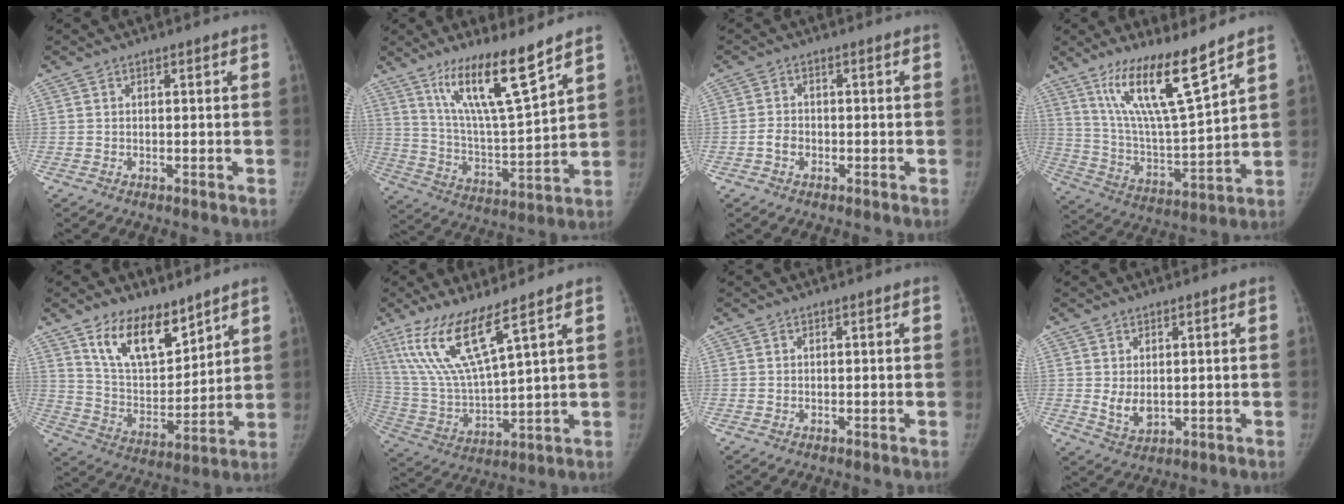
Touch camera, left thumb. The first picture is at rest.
{"total": 15.5, "force": [10.5, 1.9, 11.2], "torque": [-0.188, -0.072, 0.200]}
{"total": 2.7, "force": [-0.9, 2.1, 1.5], "torque": [-0.022, 0.011, -0.018]}
{"total": 16.0, "force": [10.8, 1.9, 11.6], "torque": [-0.197, -0.071, 0.209]}
{"total": 14.3, "force": [9.9, 6.8, 7.9], "torque": [-0.098, -0.066, 0.189]}
{"total": 14.3, "force": [8.6, 2.1, 11.2], "torque": [-0.241, -0.047, 0.185]}
{"total": 0.0}
{"total": 4.1, "force": [0.5, 2.6, 3.2], "torque": [-0.047, -0.014, 0.020]}